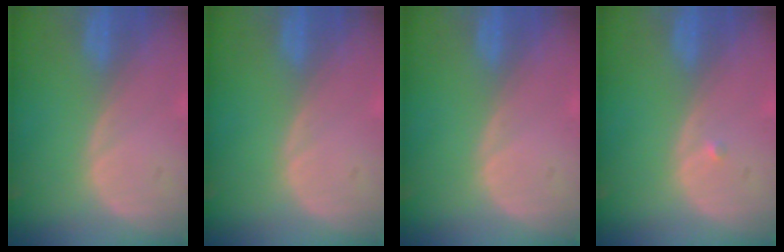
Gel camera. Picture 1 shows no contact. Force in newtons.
{"total": 0.0}
{"total": 0.0}
{"total": 0.6, "press": 0.5, "slide": 0.4}